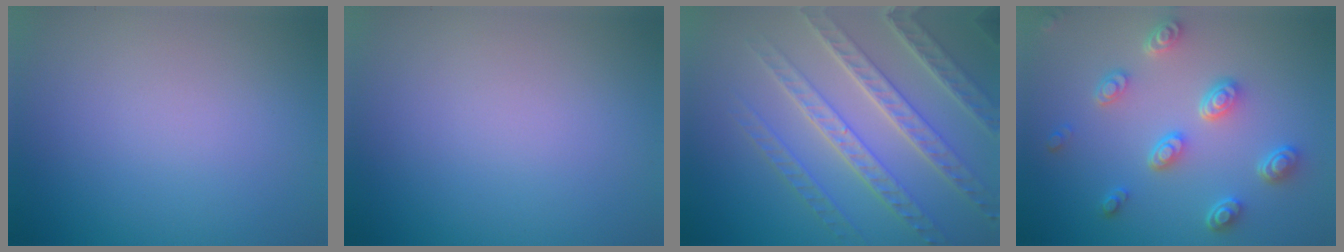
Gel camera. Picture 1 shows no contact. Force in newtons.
{"total": 0.0}
{"total": 7.2, "press": 5.5, "slide": 4.6}
{"total": 4.5, "press": 3.5, "slide": 2.8}